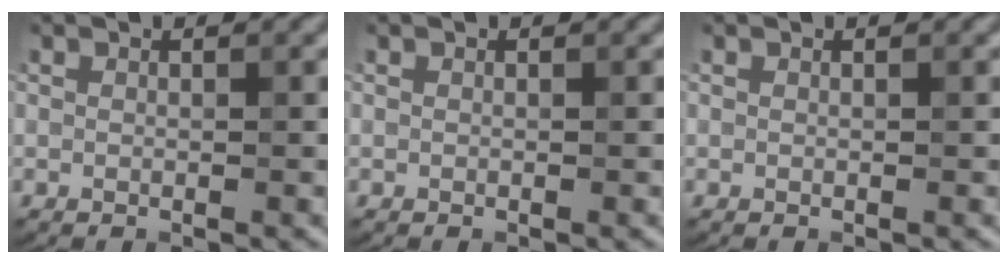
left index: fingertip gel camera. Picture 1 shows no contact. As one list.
[{"total": 0.0}, {"total": 0.0}]